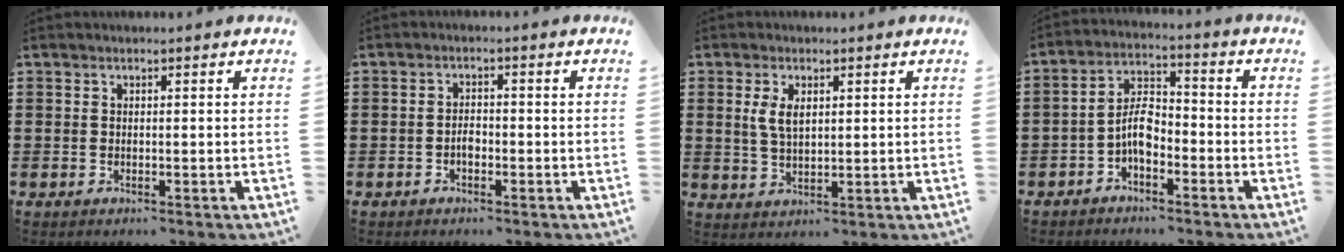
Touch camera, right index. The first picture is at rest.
{"total": 1.8, "force": [-0.8, 1.0, 1.3], "torque": [-0.026, 0.001, -0.016]}
{"total": 4.0, "force": [1.1, 1.9, 3.3], "torque": [-0.070, 0.006, 0.019]}
{"total": 5.7, "force": [-2.4, 2.7, 4.4], "torque": [-0.099, 0.006, -0.050]}